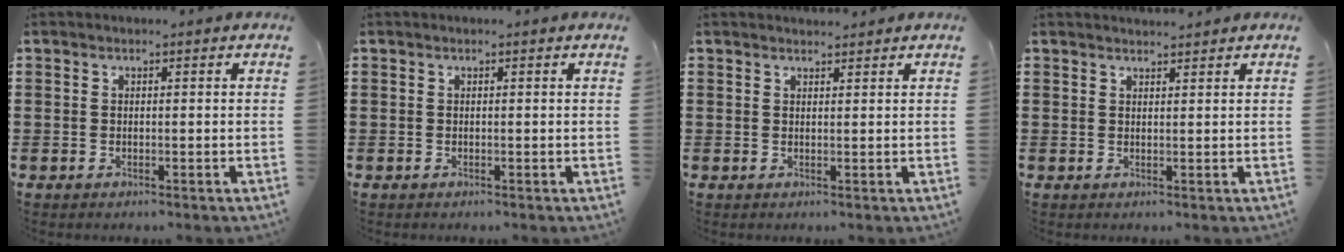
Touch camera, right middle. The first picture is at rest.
{"total": 0.0}
{"total": 1.4, "force": [1.3, 0.3, -0.1], "torque": [0.005, -0.003, 0.024]}
{"total": 1.5, "force": [1.5, 0.1, 0.0], "torque": [0.003, -0.003, 0.027]}